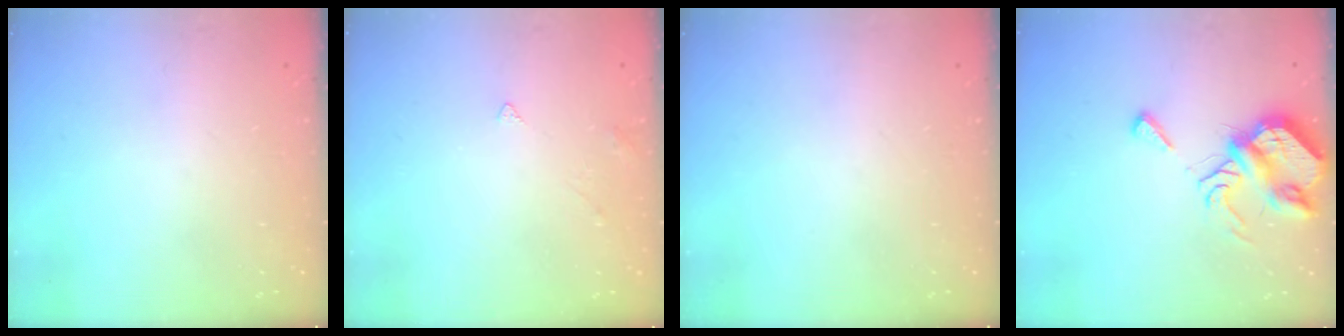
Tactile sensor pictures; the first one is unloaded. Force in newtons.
{"total": 2.1, "press": 2.1, "slide": 0.4}
{"total": 0.0}
{"total": 8.0, "press": 8.0, "slide": 0.3}